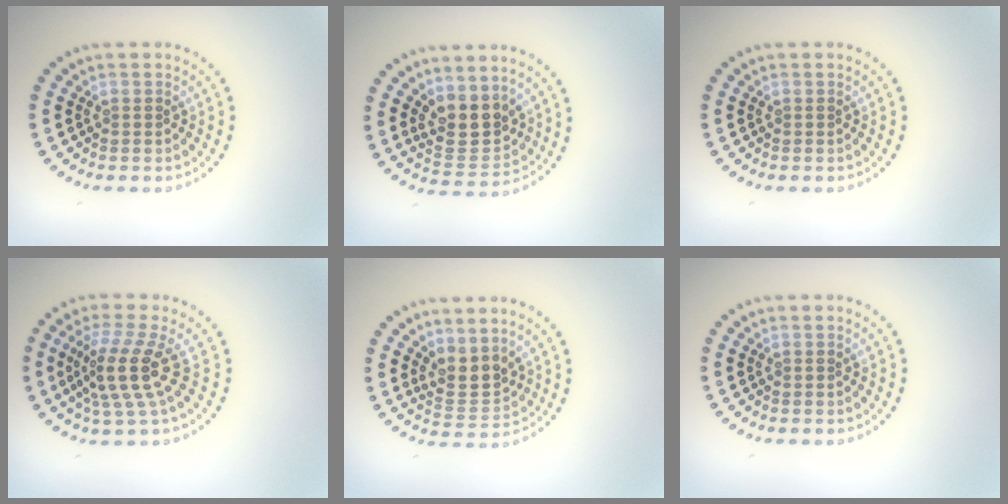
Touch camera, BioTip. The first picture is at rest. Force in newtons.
{"total": 3.8, "press": 3.4, "slide": 1.6}
{"total": 0.0}
{"total": 4.3, "press": 3.4, "slide": 2.7}
{"total": 2.9, "press": 2.4, "slide": 1.6}
{"total": 0.0}